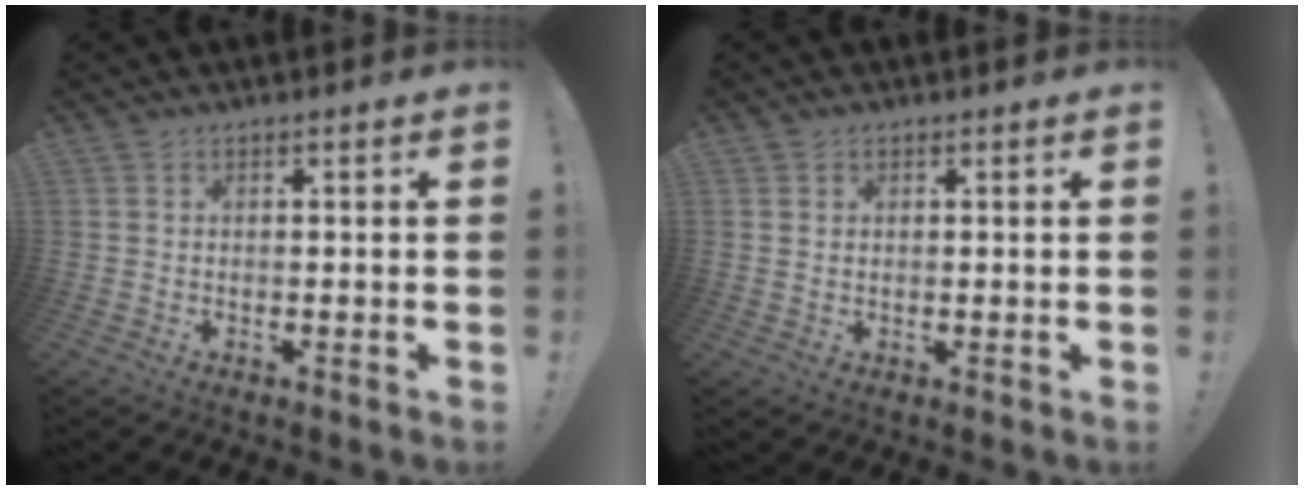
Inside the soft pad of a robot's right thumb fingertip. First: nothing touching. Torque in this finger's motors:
{"motor_torque": [1.30, 3.00, 1.14, 0.41, 0.22]}